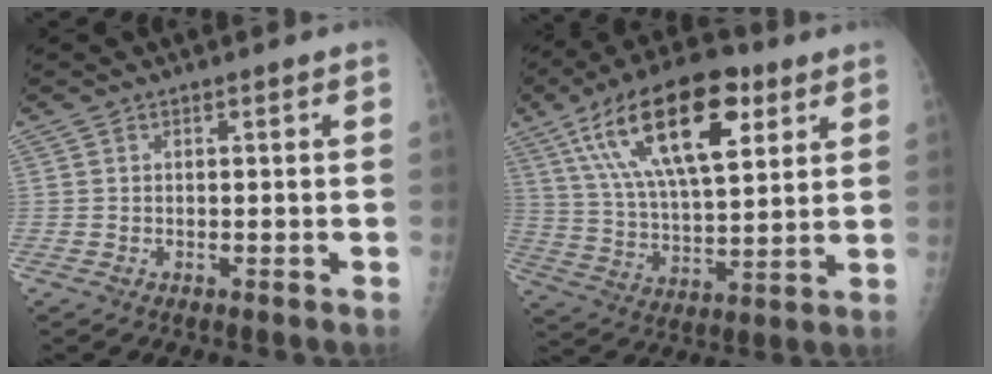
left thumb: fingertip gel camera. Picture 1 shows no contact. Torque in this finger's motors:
{"motor_torque": [2.09, 1.87, 2.03, -0.74, 0.70]}